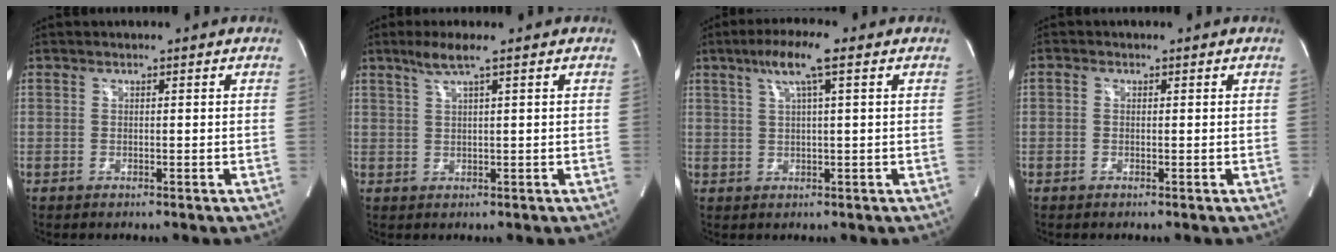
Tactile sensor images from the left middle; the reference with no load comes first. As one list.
[{"total": 3.6, "force": [2.3, -0.4, 2.7], "torque": [-0.064, 0.006, 0.049]}, {"total": 6.1, "force": [3.0, 0.0, 5.3], "torque": [-0.103, 0.015, 0.054]}, {"total": 0.6, "force": [0.0, 0.5, 0.3], "torque": [-0.007, 0.001, -0.004]}]